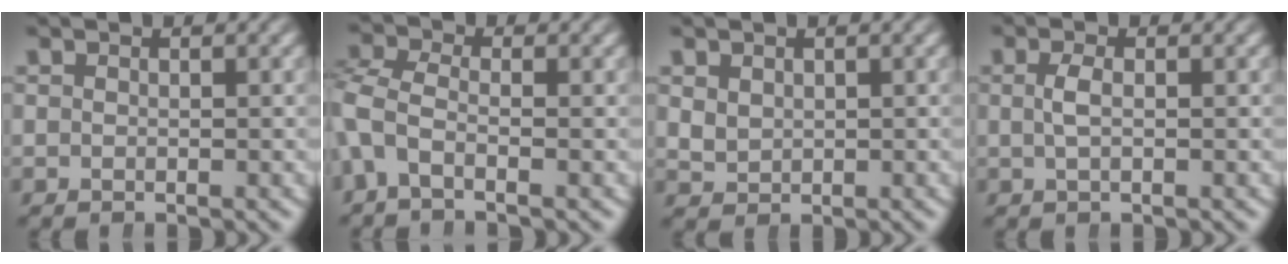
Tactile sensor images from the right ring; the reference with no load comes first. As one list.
[{"total": 3.8, "force": [-1.0, 2.8, 2.4], "torque": [-0.084, -0.022, -0.012]}, {"total": 2.2, "force": [0.7, 2.0, 0.6], "torque": [-0.026, -0.014, 0.028]}, {"total": 1.1, "force": [-0.2, 0.2, 1.1], "torque": [-0.028, -0.004, 0.001]}]